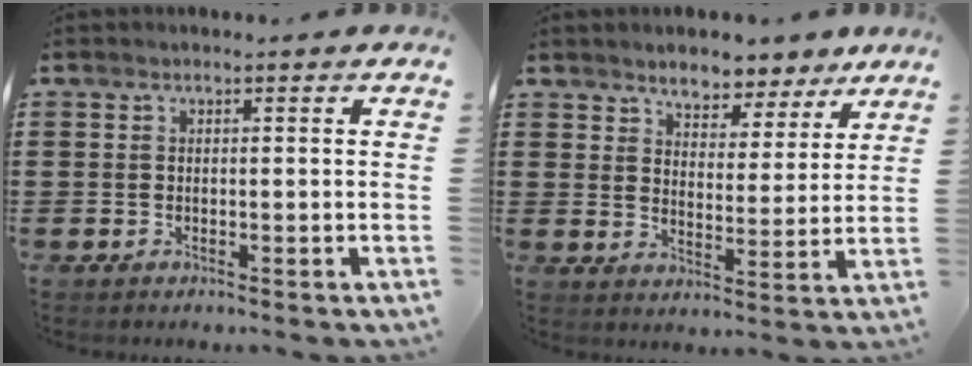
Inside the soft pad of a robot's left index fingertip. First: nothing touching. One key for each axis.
{"total": 4.7, "fx": 4.5, "fy": 1.4, "fz": 0.2, "tx": -0.017, "ty": -0.021, "tz": 0.078}